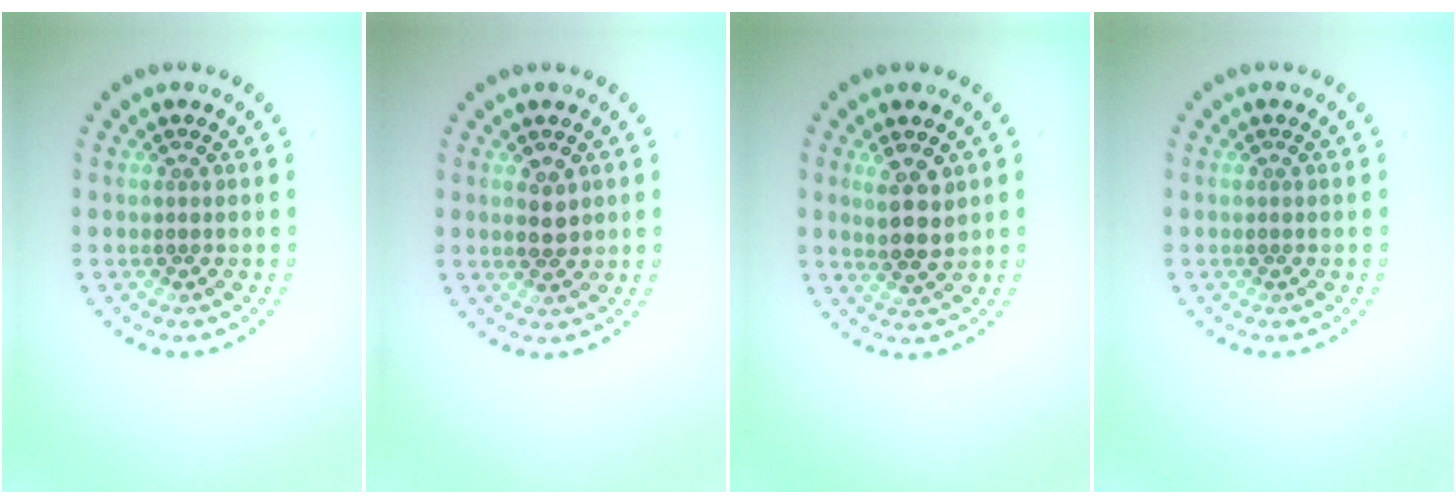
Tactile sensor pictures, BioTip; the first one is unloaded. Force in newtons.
{"total": 1.8, "press": 1.8, "slide": 0.4}
{"total": 3.0, "press": 2.8, "slide": 1.2}
{"total": 0.0}